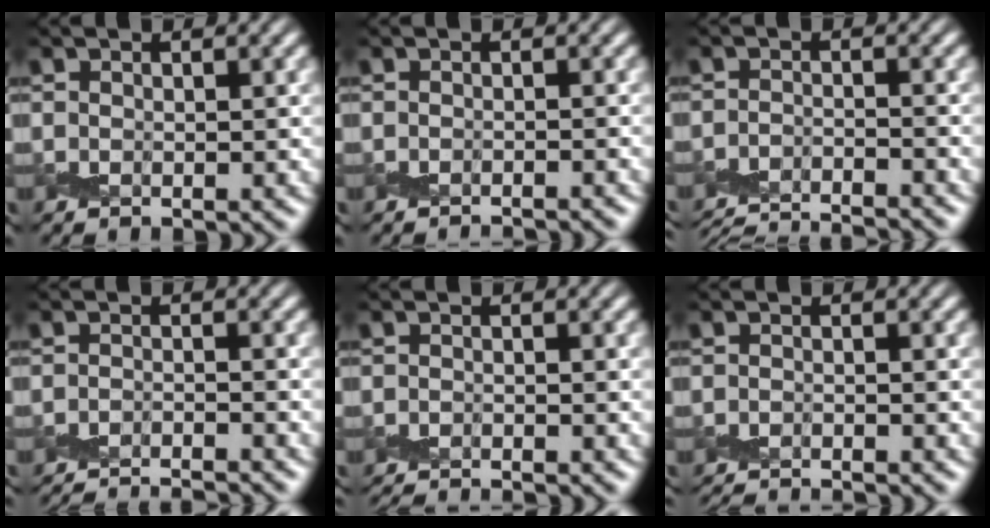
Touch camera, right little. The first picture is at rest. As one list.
[{"total": 1.6, "force": [-1.6, -0.2, 0.0], "torque": [0.006, -0.002, -0.030]}, {"total": 8.5, "force": [-8.3, 0.9, 1.4], "torque": [-0.014, -0.012, -0.127]}, {"total": 6.8, "force": [-6.6, 0.4, 1.3], "torque": [-0.015, -0.013, -0.102]}, {"total": 2.7, "force": [-2.6, -0.4, 0.4], "torque": [-0.005, -0.010, -0.054]}, {"total": 3.1, "force": [-3.0, -0.4, 0.5], "torque": [-0.006, -0.010, -0.062]}]